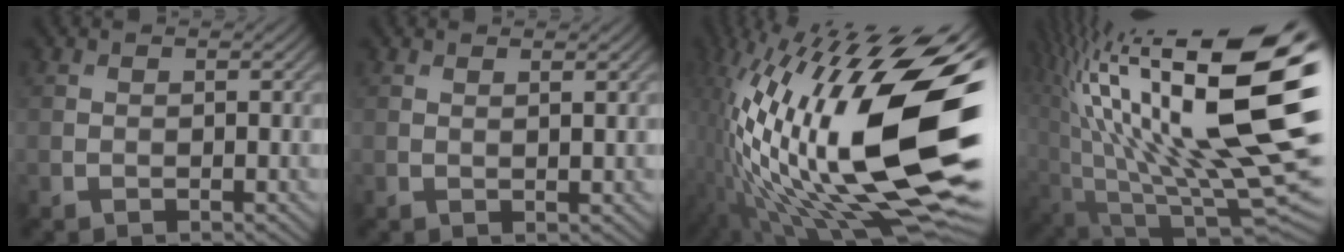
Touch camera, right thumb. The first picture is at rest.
{"total": 1.8, "force": [0.7, 0.5, 1.5], "torque": [-0.019, 0.003, 0.013]}
{"total": 21.4, "force": [0.4, 7.6, 20.0], "torque": [-0.399, -0.027, 0.005]}
{"total": 20.5, "force": [4.4, 8.8, 18.0], "torque": [-0.320, -0.006, 0.083]}